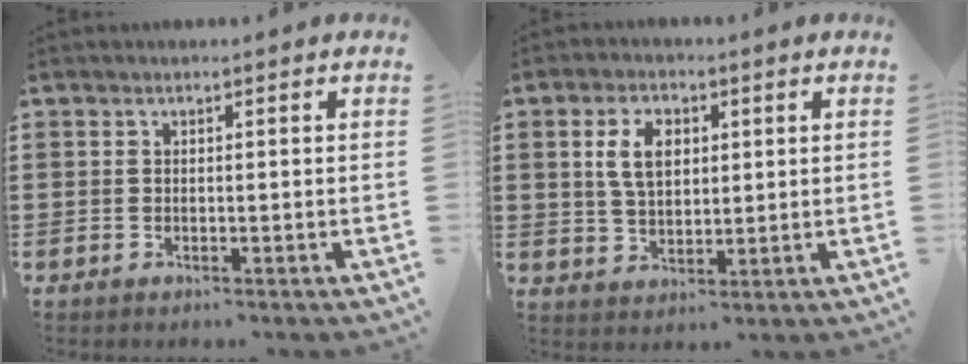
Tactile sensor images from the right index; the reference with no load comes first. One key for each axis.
{"total": 6.2, "fx": 1.6, "fy": 3.8, "fz": 4.6, "tx": -0.102, "ty": 0.010, "tz": 0.022}